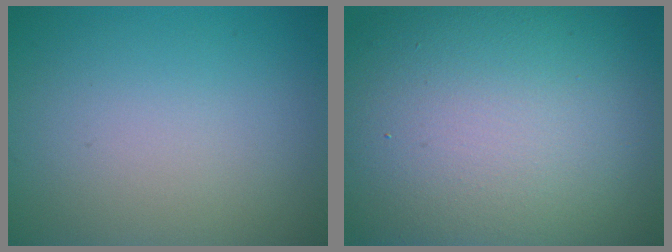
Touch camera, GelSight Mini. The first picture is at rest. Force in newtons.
{"total": 18.3, "press": 18.3, "slide": 1.0}